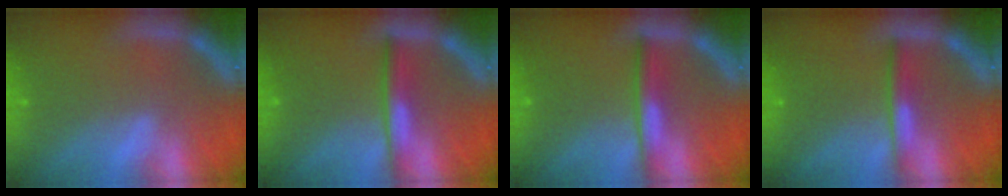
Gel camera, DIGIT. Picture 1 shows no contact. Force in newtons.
{"total": 3.0}
{"total": 3.0}
{"total": 2.4}